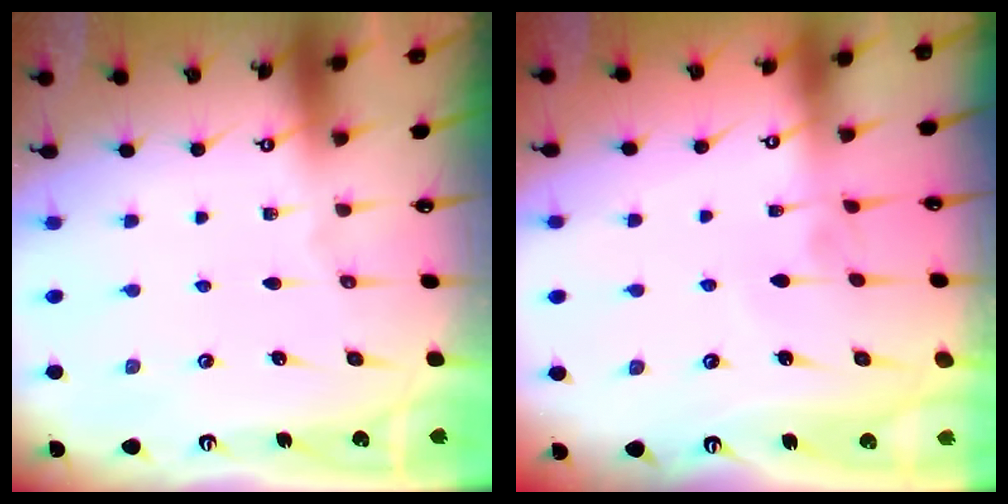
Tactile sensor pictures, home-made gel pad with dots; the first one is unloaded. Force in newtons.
{"total": 4.4, "press": 4.4, "slide": 0.2}